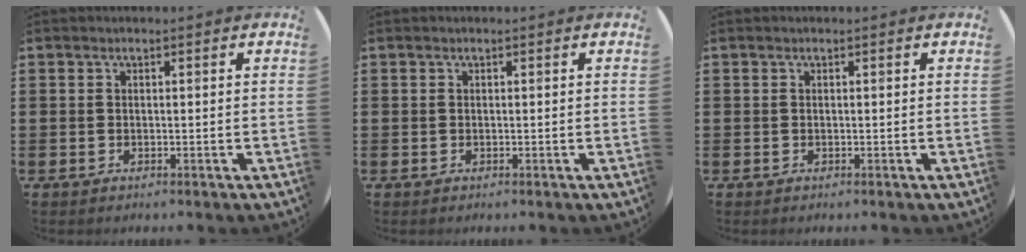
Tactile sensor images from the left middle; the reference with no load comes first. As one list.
[{"total": 0.0}, {"total": 0.0}]